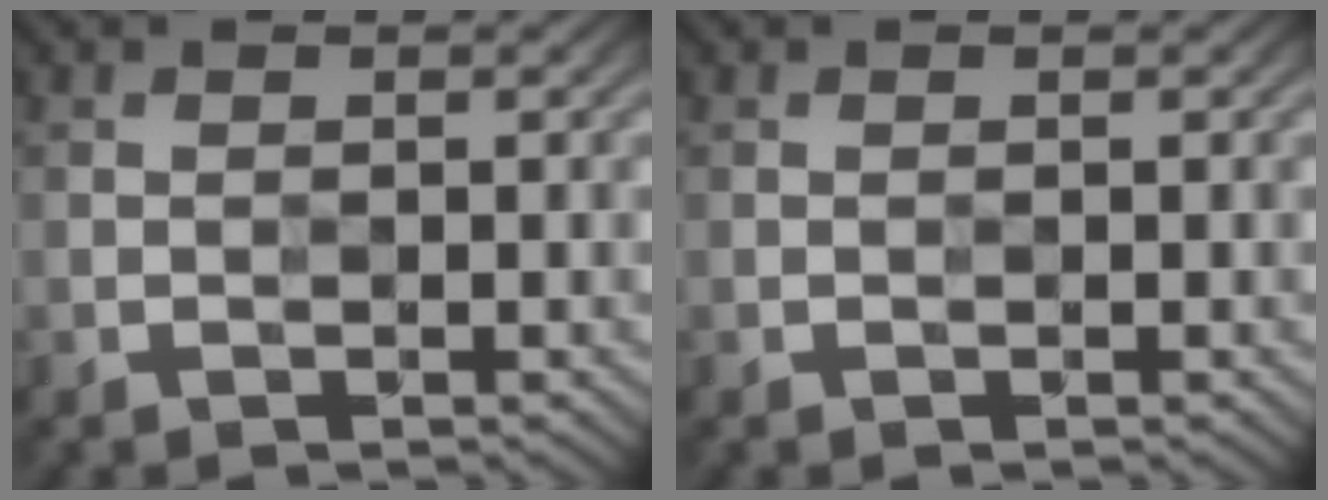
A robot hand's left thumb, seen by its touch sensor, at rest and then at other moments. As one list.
[{"total": 0.0}]